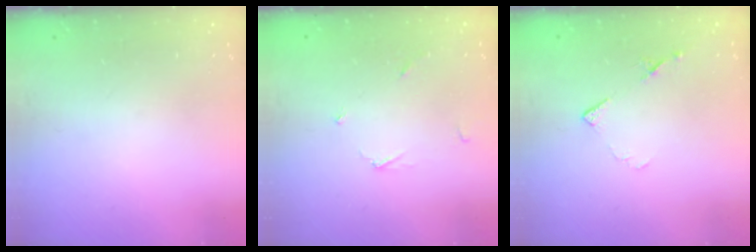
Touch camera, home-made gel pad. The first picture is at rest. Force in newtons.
{"total": 3.4, "press": 3.4, "slide": 0.2}
{"total": 8.1, "press": 8.0, "slide": 1.2}